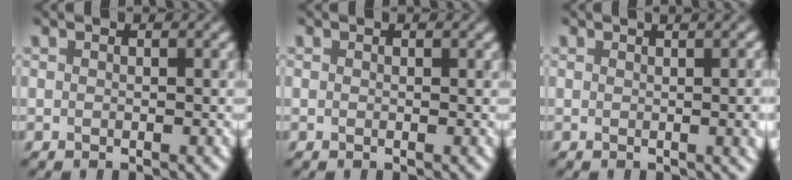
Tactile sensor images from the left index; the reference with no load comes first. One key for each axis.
{"total": 0.0}
{"total": 6.0, "fx": 0.9, "fy": 2.5, "fz": 5.4, "tx": -0.022, "ty": 0.012, "tz": 0.008}